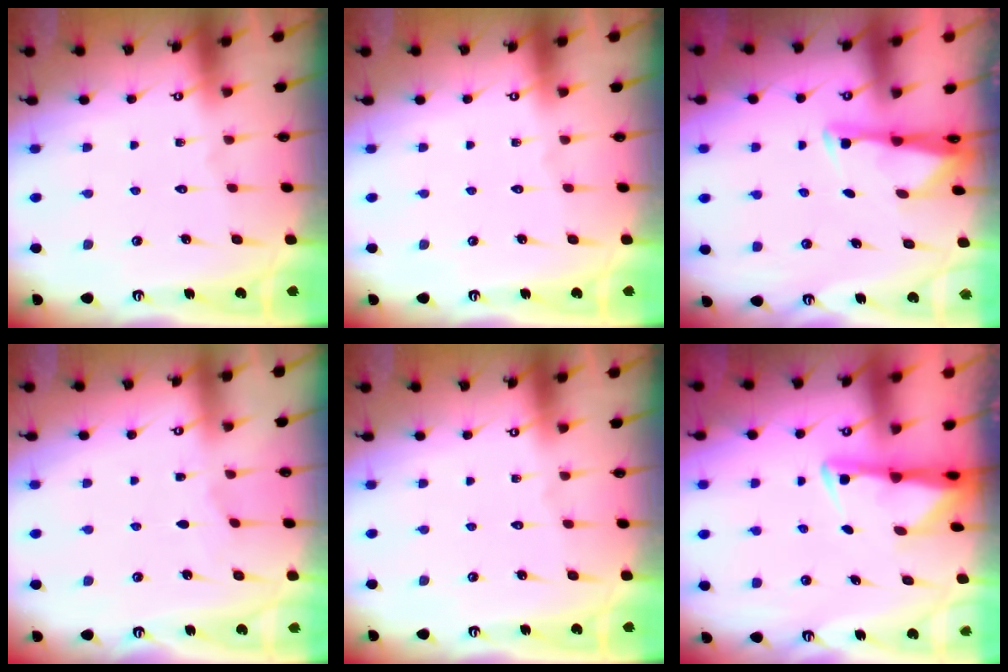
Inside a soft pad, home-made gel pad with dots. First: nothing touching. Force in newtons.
{"total": 0.0}
{"total": 2.9, "press": 2.9, "slide": 0.4}
{"total": 1.4, "press": 1.3, "slide": 0.2}
{"total": 0.0}
{"total": 2.8, "press": 2.7, "slide": 0.6}